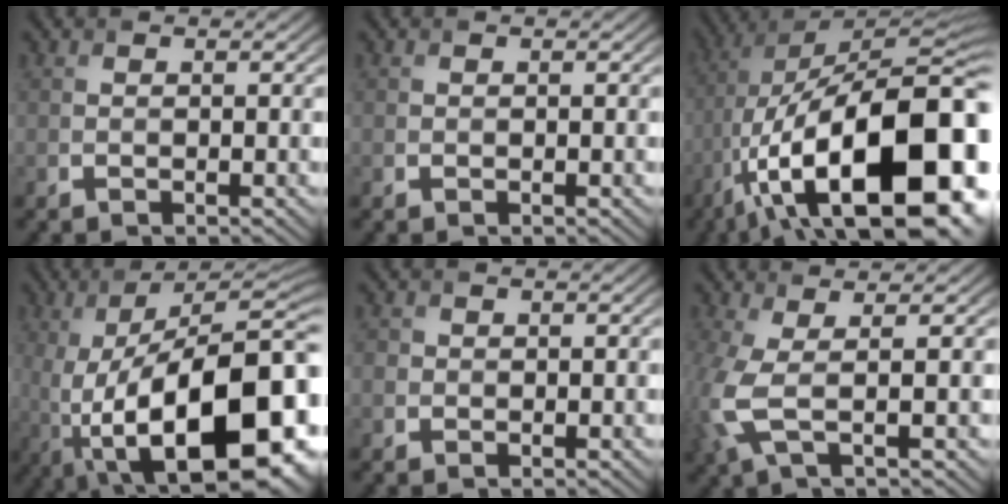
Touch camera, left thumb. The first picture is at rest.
{"total": 0.0}
{"total": 22.3, "force": [-8.4, 8.8, 18.7], "torque": [-0.297, 0.003, -0.130]}
{"total": 22.0, "force": [-5.9, 8.9, 19.2], "torque": [-0.292, -0.012, -0.101]}
{"total": 1.3, "force": [-0.1, 1.3, 0.3], "torque": [-0.004, -0.006, -0.006]}
{"total": 5.8, "force": [0.1, 1.7, 5.6], "torque": [-0.141, 0.000, -0.004]}